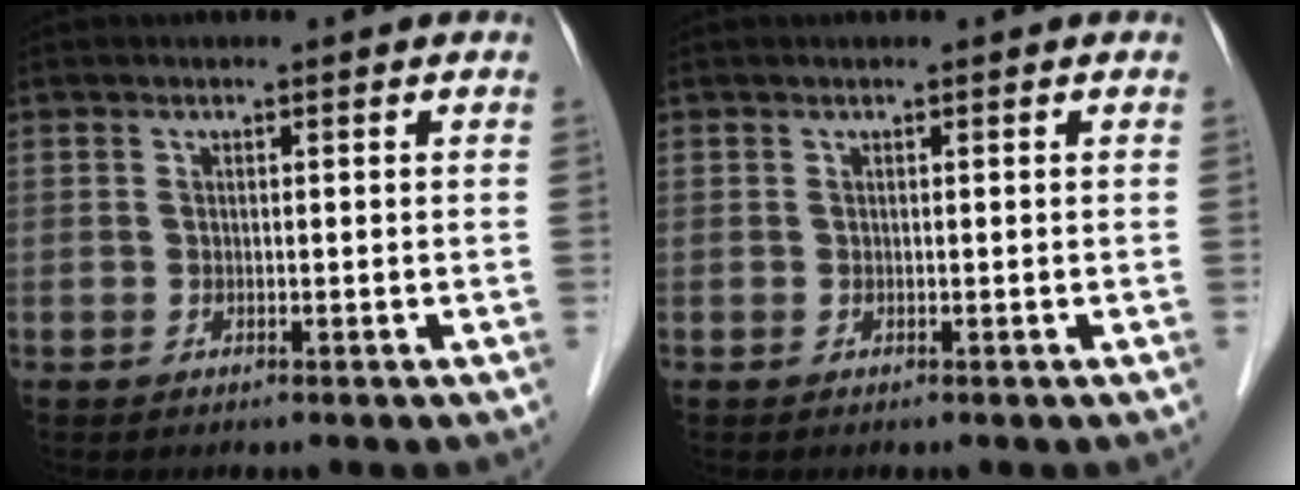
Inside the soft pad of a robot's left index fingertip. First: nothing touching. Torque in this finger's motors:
{"motor_torque": [0.03, 0.01, 0.01, 0.00]}